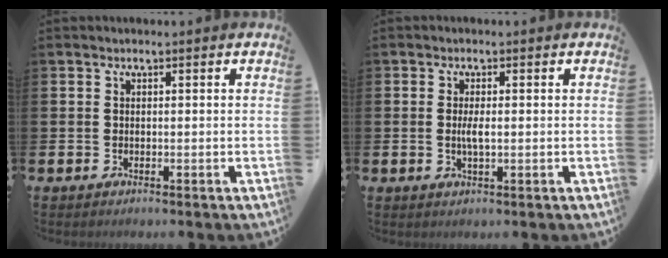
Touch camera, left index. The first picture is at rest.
{"total": 2.1, "force": [0.0, 0.6, 2.0], "torque": [-0.035, -0.002, -0.002]}